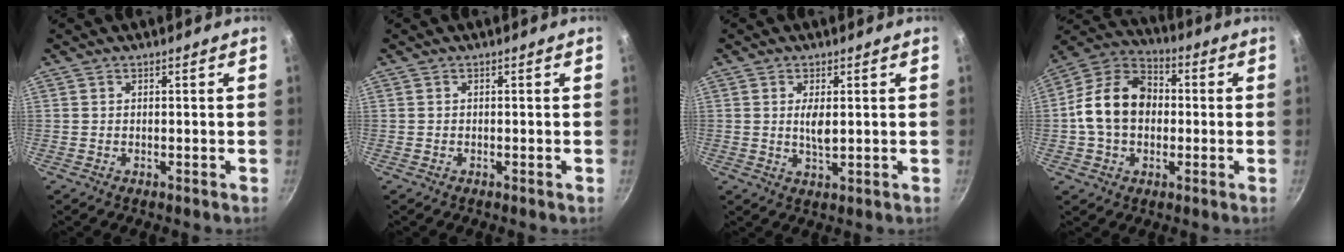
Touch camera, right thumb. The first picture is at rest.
{"total": 0.0}
{"total": 3.5, "force": [0.6, 1.3, 3.2], "torque": [-0.058, -0.008, 0.013]}
{"total": 14.7, "force": [-0.3, 11.1, 9.7], "torque": [-0.138, 0.034, -0.024]}